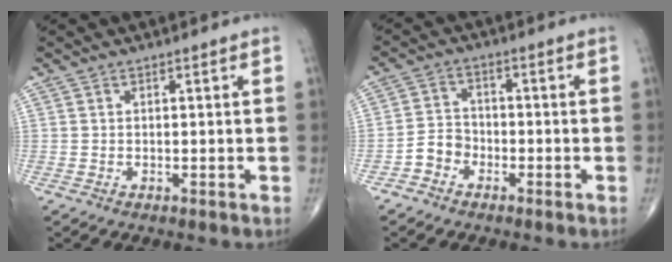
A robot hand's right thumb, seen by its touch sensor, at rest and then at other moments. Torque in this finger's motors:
{"motor_torque": [0.11, -0.08, 0.46, -0.35, 0.01]}